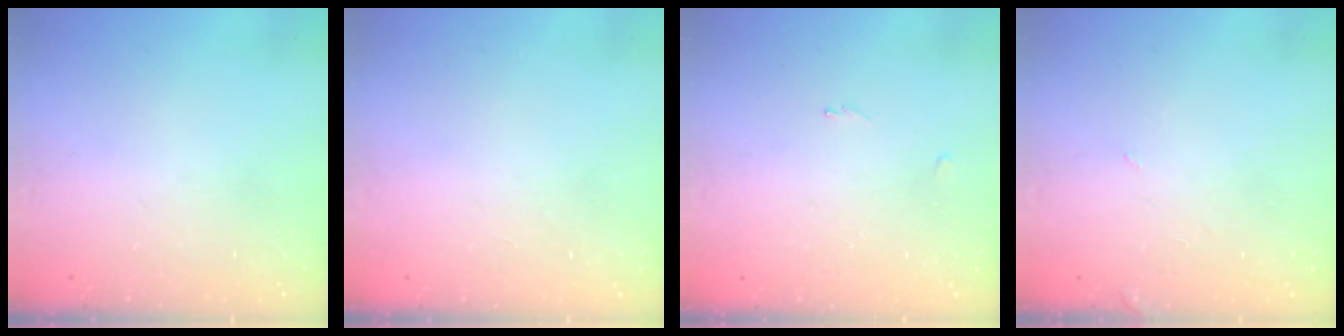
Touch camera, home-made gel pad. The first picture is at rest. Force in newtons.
{"total": 1.7, "press": 1.7, "slide": 0.1}
{"total": 0.7, "press": 0.5, "slide": 0.4}
{"total": 1.5, "press": 1.5, "slide": 0.1}